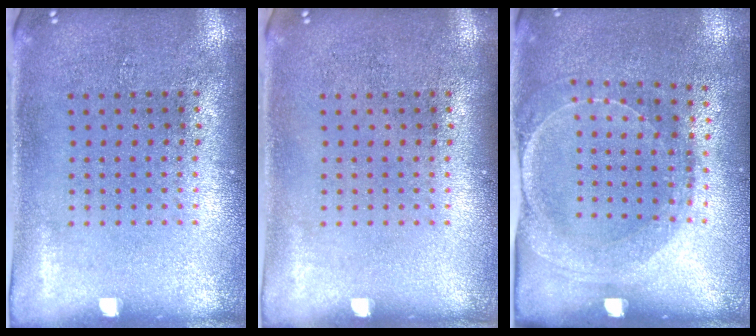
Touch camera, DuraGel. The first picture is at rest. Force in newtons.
{"total": 0.0}
{"total": 1.5, "press": 1.5, "slide": 0.4}